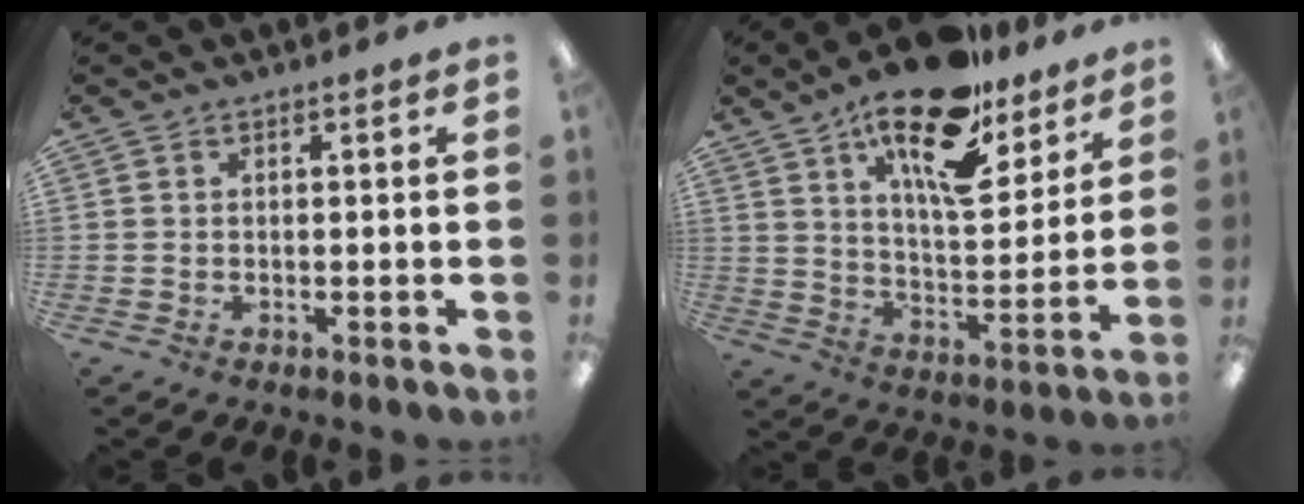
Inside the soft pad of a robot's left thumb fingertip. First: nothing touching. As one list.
[{"total": 21.0, "force": [14.3, 7.9, 13.2], "torque": [-0.214, -0.081, 0.240]}]